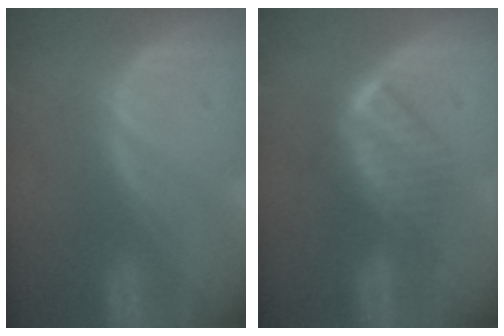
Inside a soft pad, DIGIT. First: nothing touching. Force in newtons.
{"total": 6.6, "press": 5.9, "slide": 3.0}